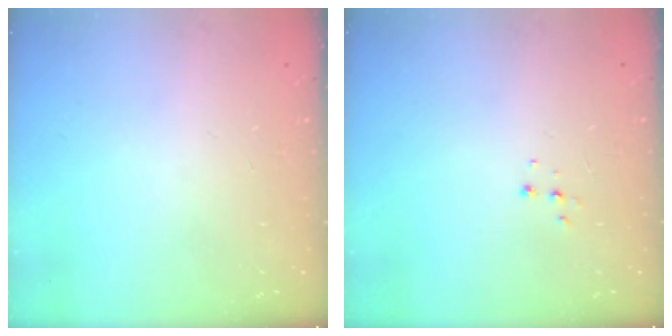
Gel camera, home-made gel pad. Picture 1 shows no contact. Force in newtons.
{"total": 4.3, "press": 4.3, "slide": 0.4}